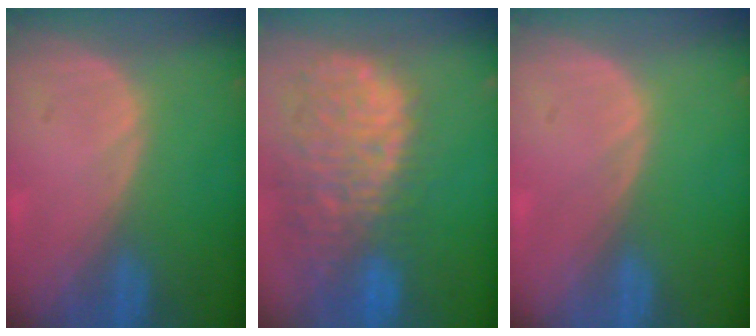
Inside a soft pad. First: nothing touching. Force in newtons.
{"total": 13.8, "press": 11.3, "slide": 7.9}
{"total": 0.0}